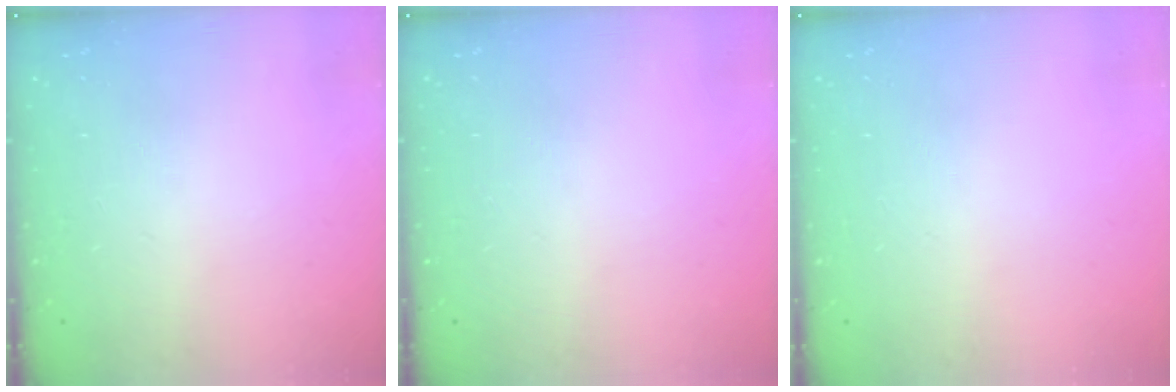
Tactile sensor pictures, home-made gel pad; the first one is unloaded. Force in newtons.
{"total": 0.0}
{"total": 0.0}